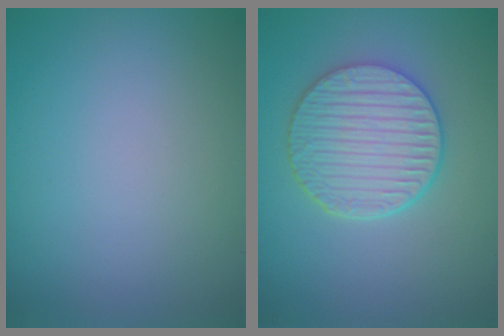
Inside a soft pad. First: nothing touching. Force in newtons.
{"total": 5.5, "press": 4.5, "slide": 3.1}